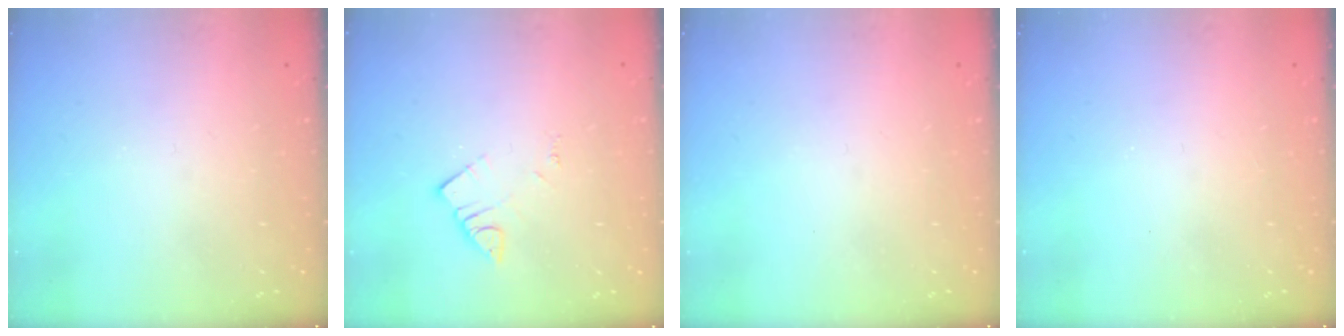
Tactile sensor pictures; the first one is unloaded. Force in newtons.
{"total": 3.8, "press": 3.8, "slide": 0.2}
{"total": 0.0}
{"total": 1.6, "press": 1.6, "slide": 0.2}